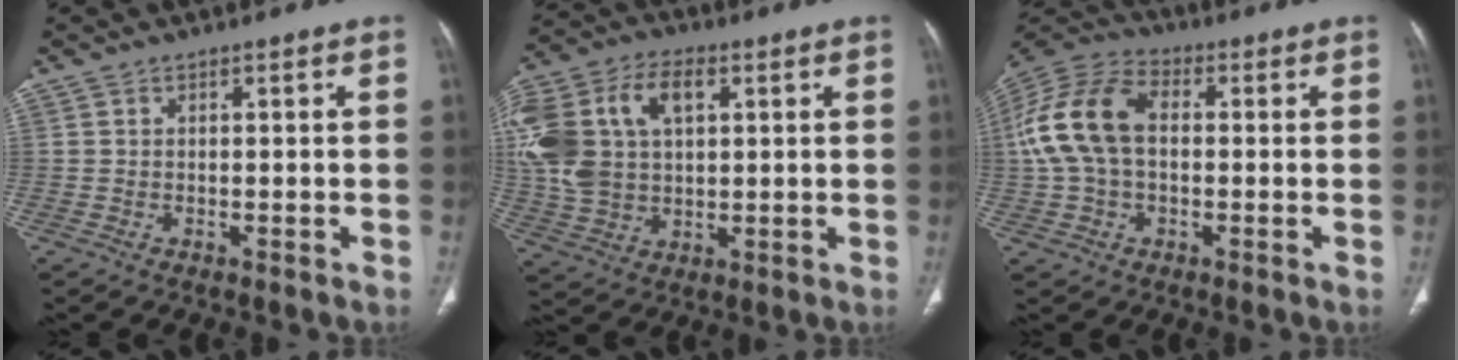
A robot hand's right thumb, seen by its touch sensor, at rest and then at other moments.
{"total": 20.1, "force": [4.6, 13.1, 14.5], "torque": [-0.316, 0.016, 0.085]}
{"total": 14.9, "force": [0.9, 9.6, 11.3], "torque": [-0.235, 0.036, 0.009]}